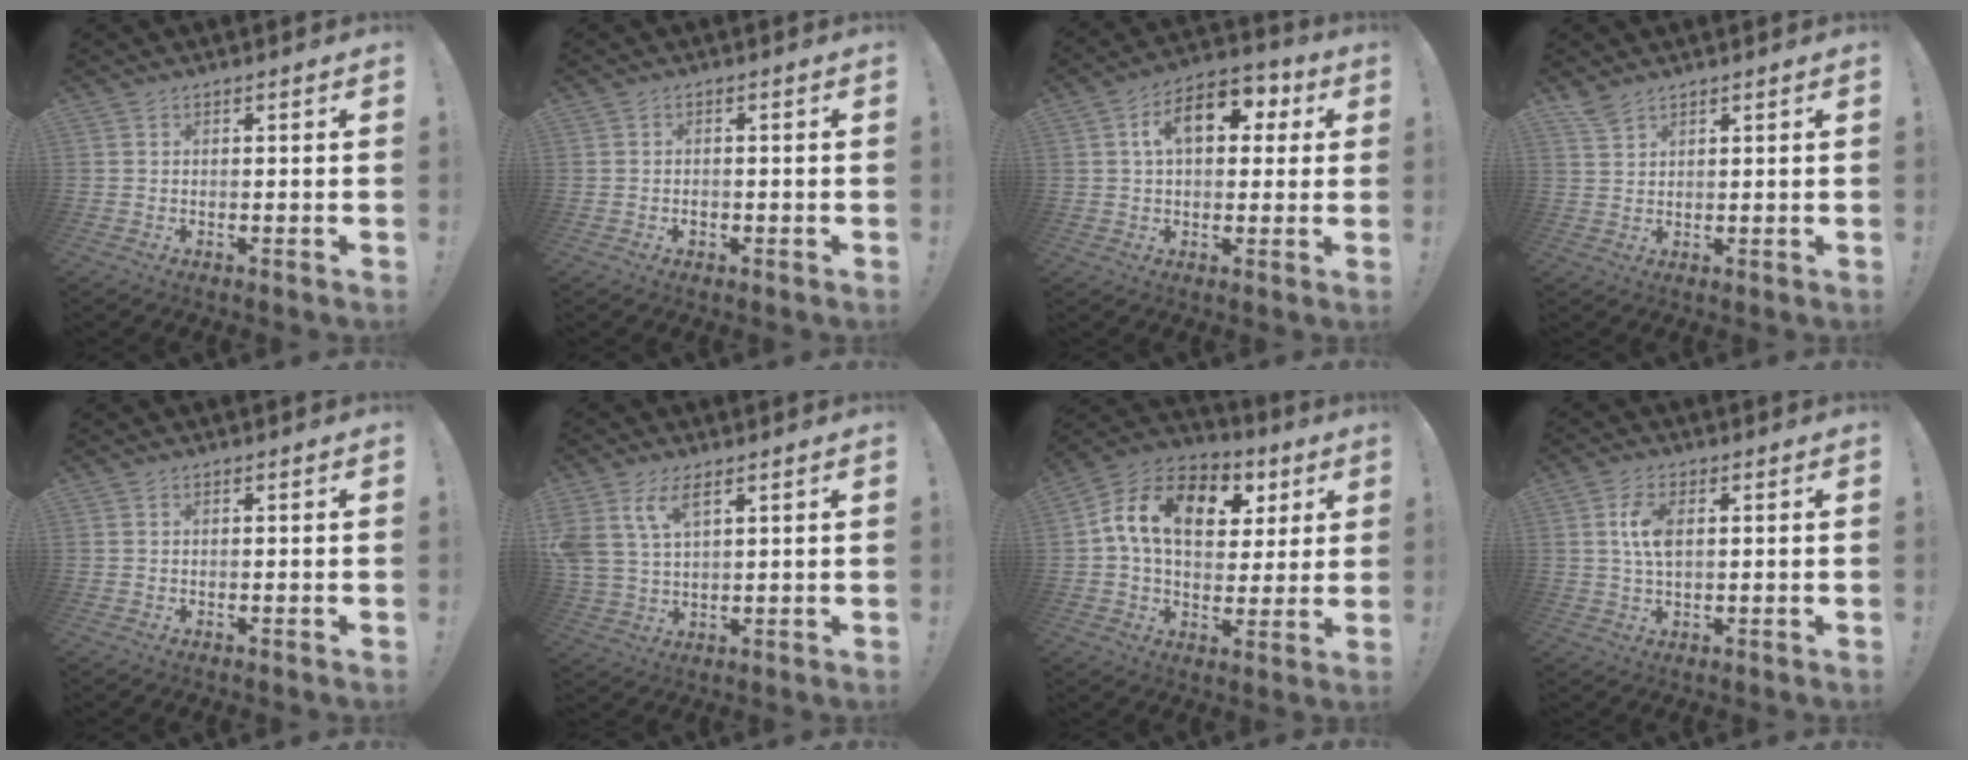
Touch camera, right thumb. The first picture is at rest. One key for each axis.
{"total": 1.1, "fx": -0.6, "fy": 0.8, "fz": 0.4, "tx": 0.002, "ty": -0.002, "tz": -0.013}
{"total": 14.1, "fx": 4.0, "fy": 8.3, "fz": 10.7, "tx": -0.162, "ty": 0.006, "tz": 0.067}
{"total": 3.8, "fx": 3.3, "fy": 1.2, "fz": 1.5, "tx": -0.018, "ty": -0.024, "tz": 0.061}
{"total": 0.0}
{"total": 8.1, "fx": 4.4, "fy": 3.9, "fz": 5.5, "tx": -0.118, "ty": -0.012, "tz": 0.085}
{"total": 16.5, "fx": 5.2, "fy": 10.9, "fz": 11.3, "tx": -0.176, "ty": -0.006, "tz": 0.094}
{"total": 6.7, "fx": 1.4, "fy": 3.4, "fz": 5.6, "tx": -0.104, "ty": -0.003, "tz": 0.019}